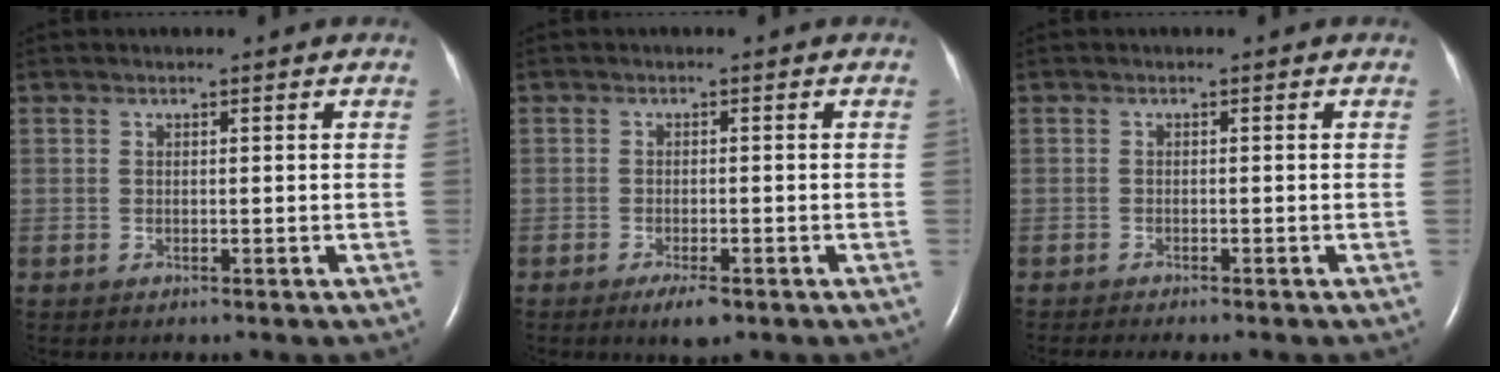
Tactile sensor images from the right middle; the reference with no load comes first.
{"total": 2.9, "force": [-1.8, 0.7, 2.1], "torque": [-0.042, -0.003, -0.025]}
{"total": 4.4, "force": [-3.9, 0.1, 2.0], "torque": [-0.027, -0.007, -0.055]}